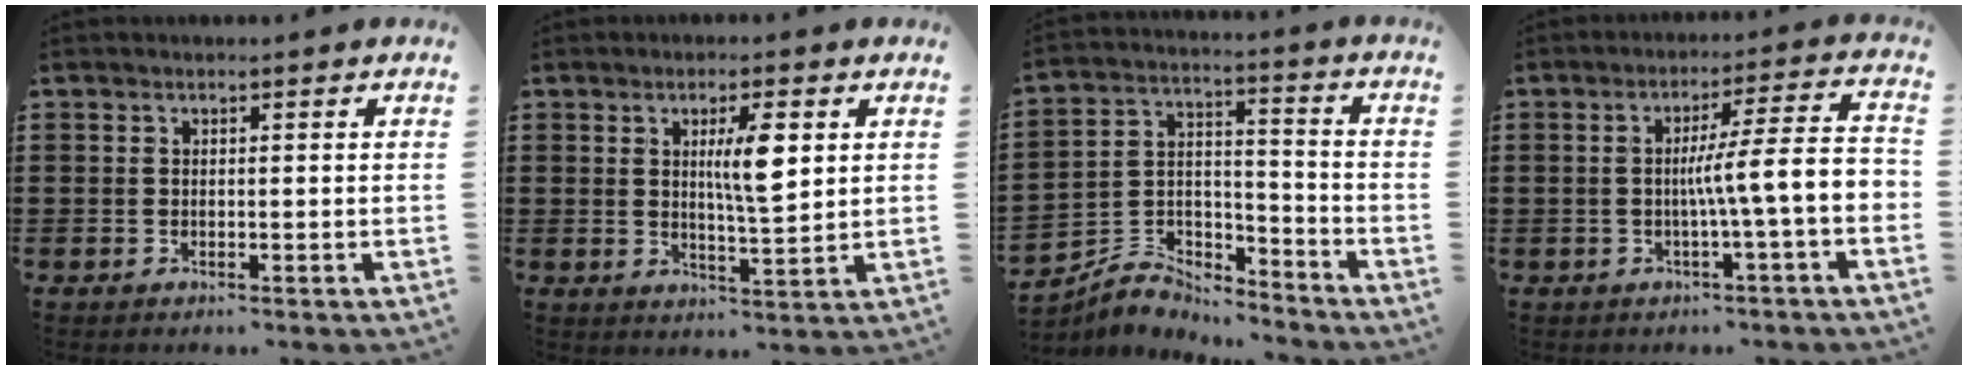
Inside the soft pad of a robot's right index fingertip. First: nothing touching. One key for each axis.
{"total": 6.3, "fx": 1.9, "fy": 1.2, "fz": 5.9, "tx": -0.103, "ty": -0.001, "tz": 0.025}
{"total": 5.9, "fx": -5.5, "fy": 1.9, "fz": 0.6, "tx": -0.030, "ty": 0.006, "tz": -0.115}
{"total": 8.0, "fx": -1.4, "fy": 0.2, "fz": 7.8, "tx": -0.140, "ty": -0.002, "tz": -0.028}